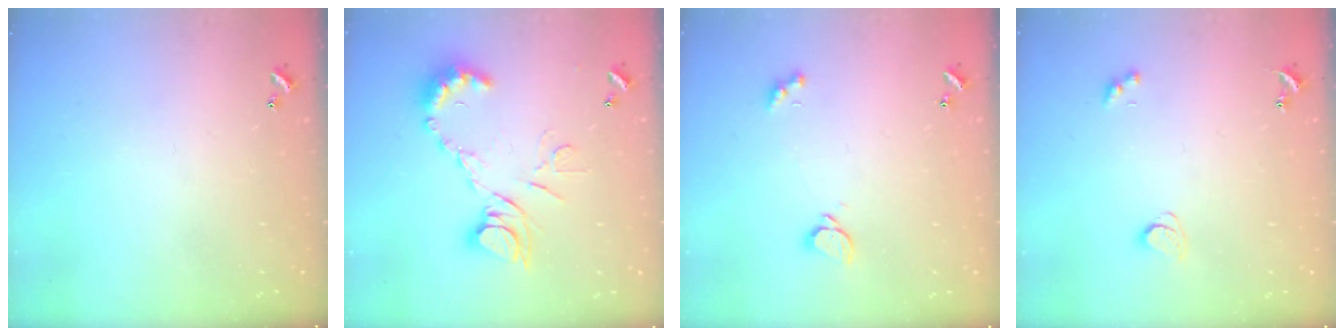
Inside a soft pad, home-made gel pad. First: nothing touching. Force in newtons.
{"total": 12.6, "press": 12.5, "slide": 1.2}
{"total": 1.9, "press": 1.7, "slide": 0.8}
{"total": 2.1, "press": 2.1, "slide": 0.5}